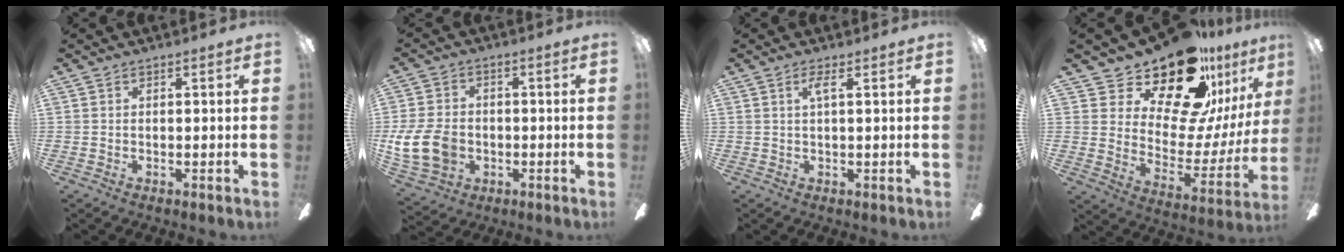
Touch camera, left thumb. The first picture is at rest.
{"total": 13.0, "force": [-2.6, 9.8, 8.1], "torque": [-0.184, 0.018, -0.045]}
{"total": 2.5, "force": [1.1, 0.5, 2.2], "torque": [-0.042, 0.002, 0.015]}
{"total": 22.0, "force": [18.4, 7.6, 9.4], "torque": [-0.155, -0.140, 0.314]}